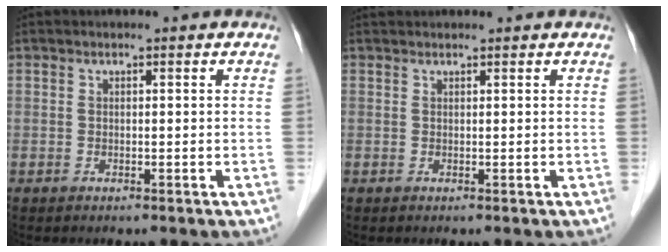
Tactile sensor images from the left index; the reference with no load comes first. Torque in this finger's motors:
{"motor_torque": [0.29, -0.13, -0.01, 0.00]}